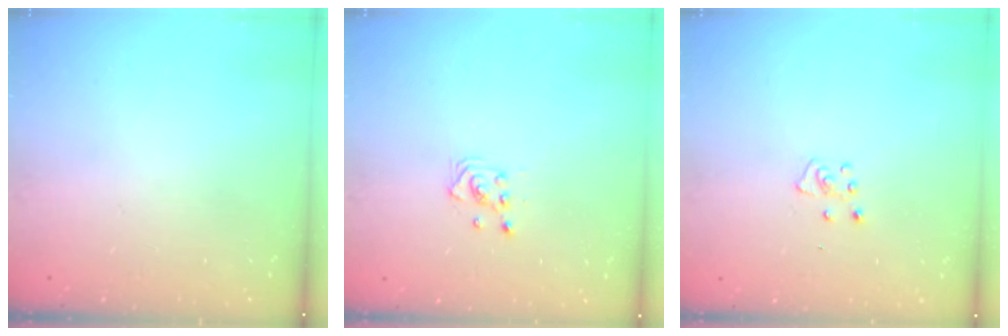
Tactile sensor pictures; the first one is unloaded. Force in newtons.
{"total": 3.1, "press": 3.1, "slide": 0.3}
{"total": 4.6, "press": 4.6, "slide": 0.5}